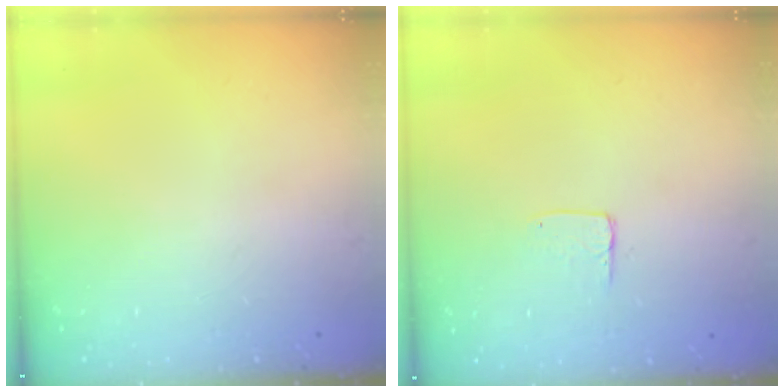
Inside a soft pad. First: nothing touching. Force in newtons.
{"total": 3.6, "press": 3.6, "slide": 0.3}